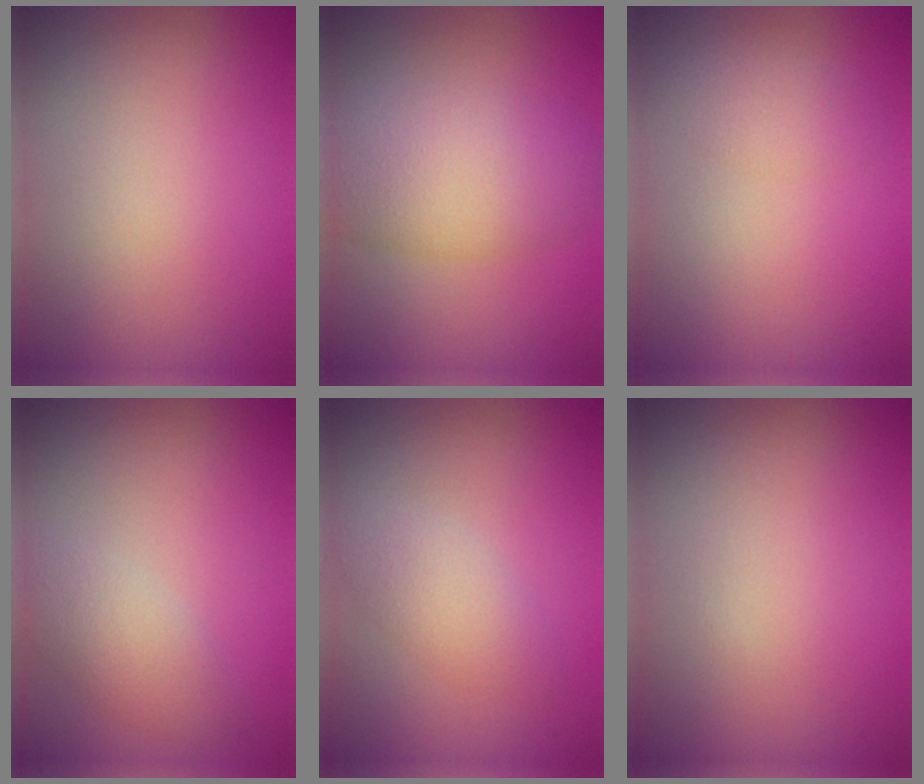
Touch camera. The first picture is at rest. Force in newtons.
{"total": 7.1, "press": 7.1, "slide": 0.2}
{"total": 1.8, "press": 1.8, "slide": 0.0}
{"total": 2.9, "press": 2.9, "slide": 0.2}
{"total": 2.7, "press": 2.6, "slide": 0.1}
{"total": 0.0}